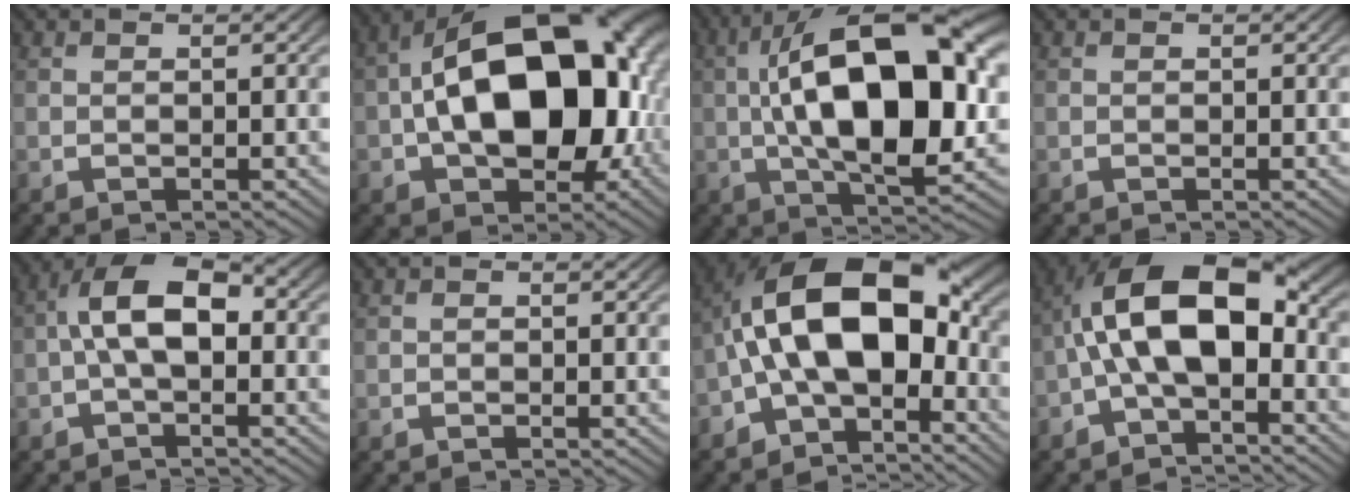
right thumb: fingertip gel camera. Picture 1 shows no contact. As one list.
[{"total": 20.7, "force": [0.2, 13.3, 15.9], "torque": [-0.277, -0.045, 0.023]}, {"total": 17.0, "force": [0.2, 8.7, 14.6], "torque": [-0.262, -0.032, 0.017]}, {"total": 0.0}, {"total": 7.3, "force": [0.1, 4.4, 5.8], "torque": [-0.109, -0.006, -0.002]}, {"total": 0.0}, {"total": 15.2, "force": [-0.7, 9.1, 12.1], "torque": [-0.228, -0.030, -0.004]}, {"total": 12.1, "force": [-0.4, 7.1, 9.7], "torque": [-0.190, -0.019, -0.002]}]